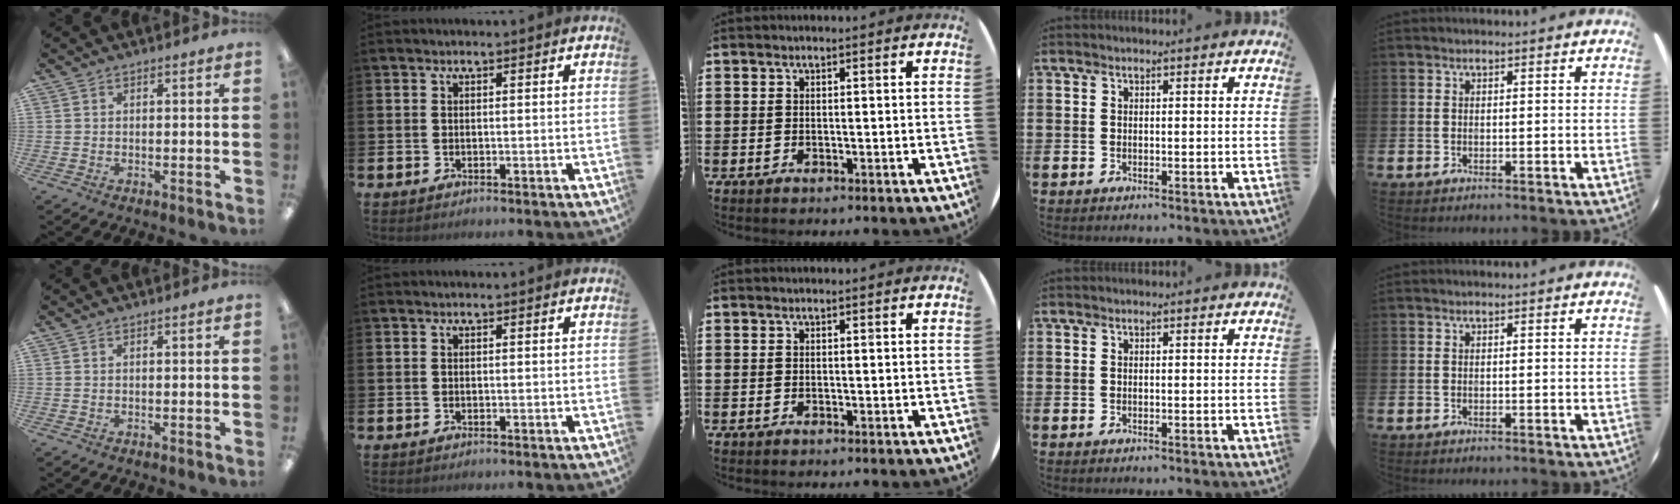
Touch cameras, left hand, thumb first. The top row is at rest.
{}